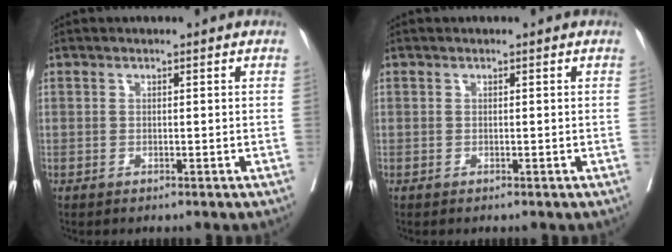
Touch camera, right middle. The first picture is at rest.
{"total": 0.0}